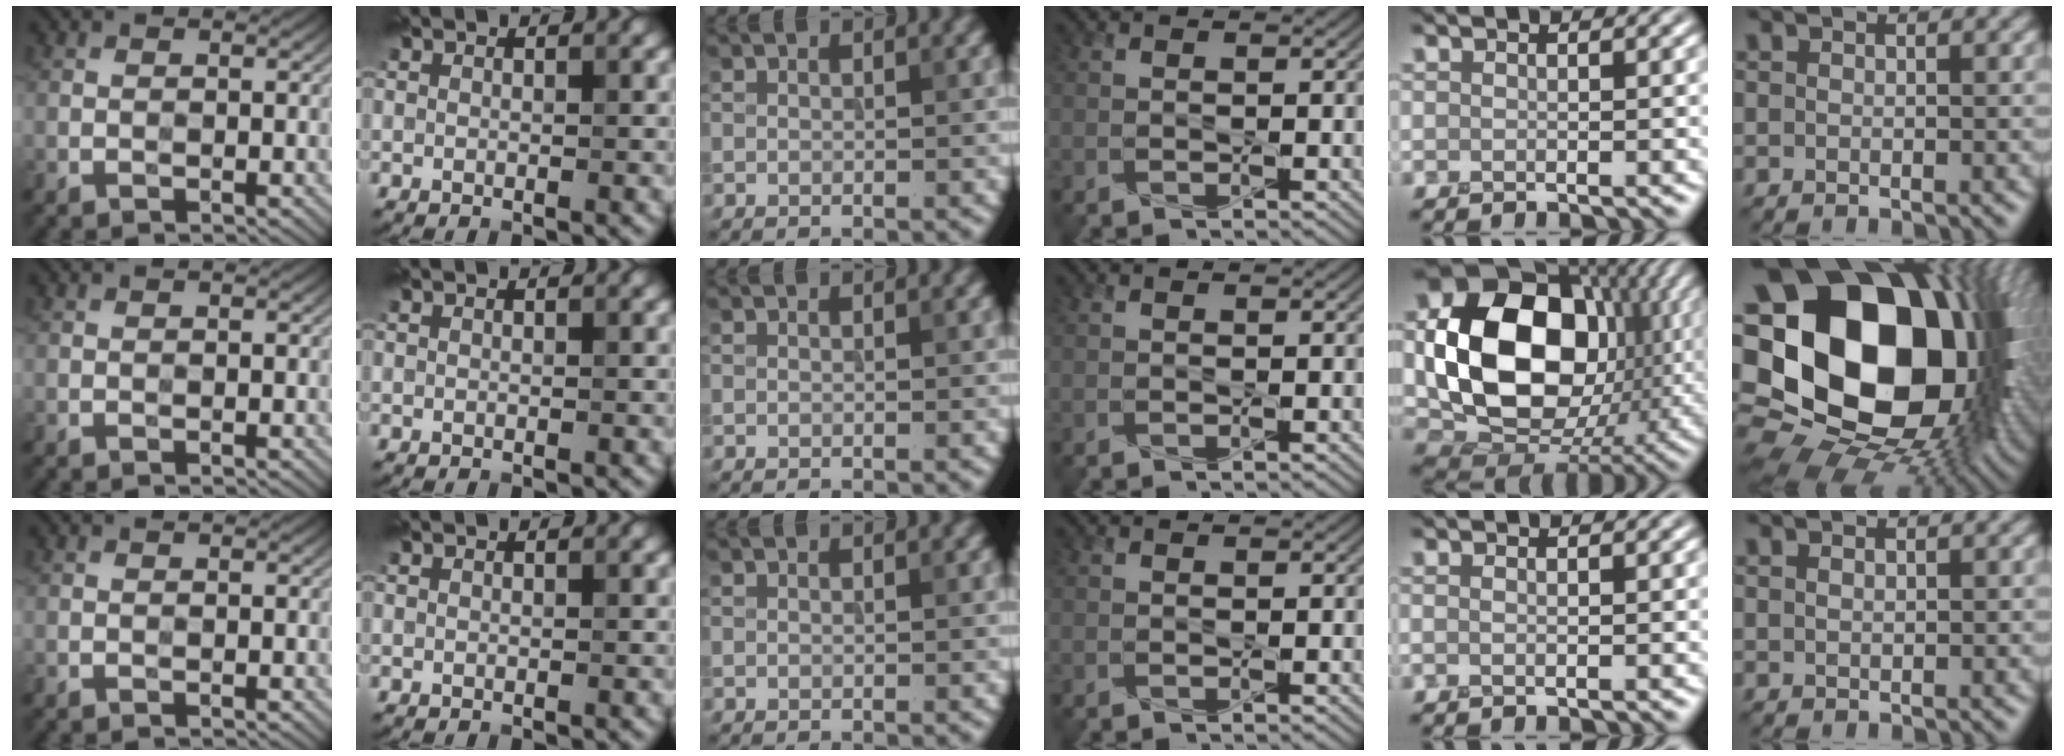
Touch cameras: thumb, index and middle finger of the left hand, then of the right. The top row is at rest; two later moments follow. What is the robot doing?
{"motion": "press", "object": "stapler"}